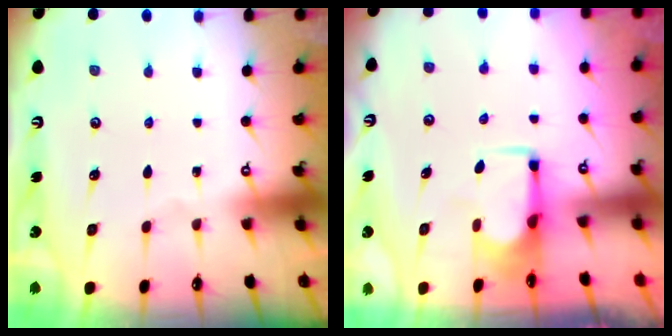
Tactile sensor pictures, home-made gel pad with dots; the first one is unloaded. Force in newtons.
{"total": 1.6, "press": 1.5, "slide": 0.6}